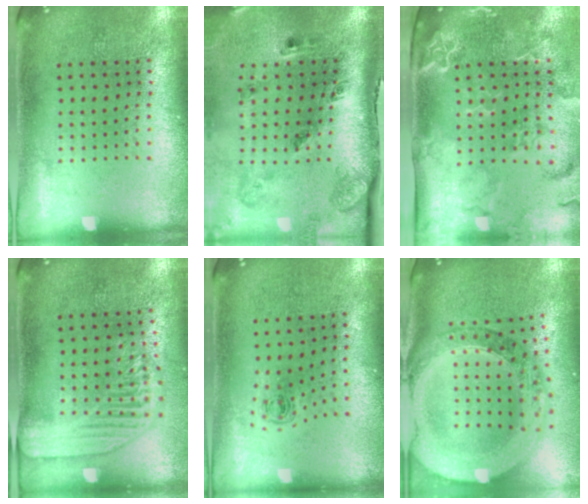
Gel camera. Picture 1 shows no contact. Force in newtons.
{"total": 3.1, "press": 2.0, "slide": 2.4}
{"total": 2.9, "press": 2.4, "slide": 1.7}
{"total": 2.2, "press": 1.9, "slide": 1.0}
{"total": 0.5, "press": 0.3, "slide": 0.4}
{"total": 2.6, "press": 2.3, "slide": 1.2}